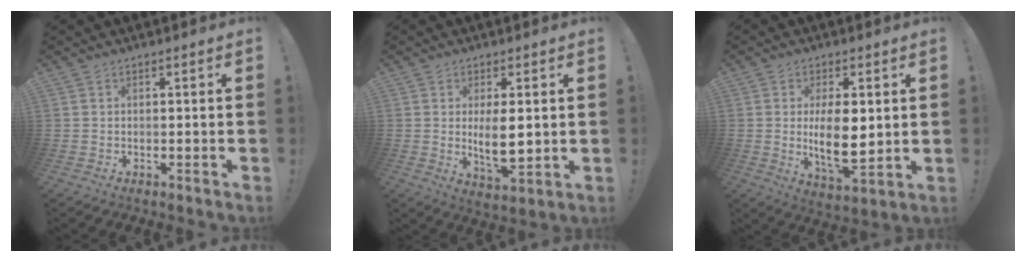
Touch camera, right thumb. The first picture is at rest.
{"total": 8.7, "force": [0.7, 3.4, 8.0], "torque": [-0.129, -0.019, 0.009]}
{"total": 12.3, "force": [0.9, 5.1, 11.1], "torque": [-0.188, -0.023, 0.012]}